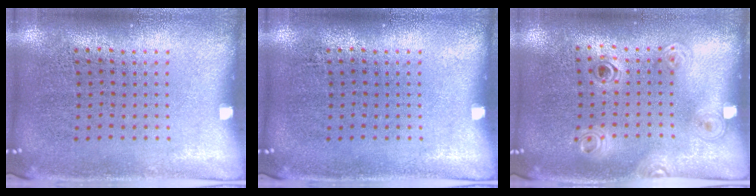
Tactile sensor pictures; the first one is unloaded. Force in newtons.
{"total": 0.0}
{"total": 1.2, "press": 1.1, "slide": 0.5}